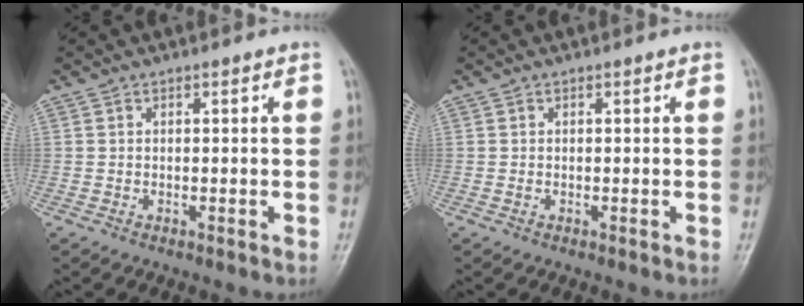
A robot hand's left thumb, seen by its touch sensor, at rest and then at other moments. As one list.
[{"total": 0.6, "force": [0.1, 0.3, 0.5], "torque": [-0.010, 0.001, 0.004]}]